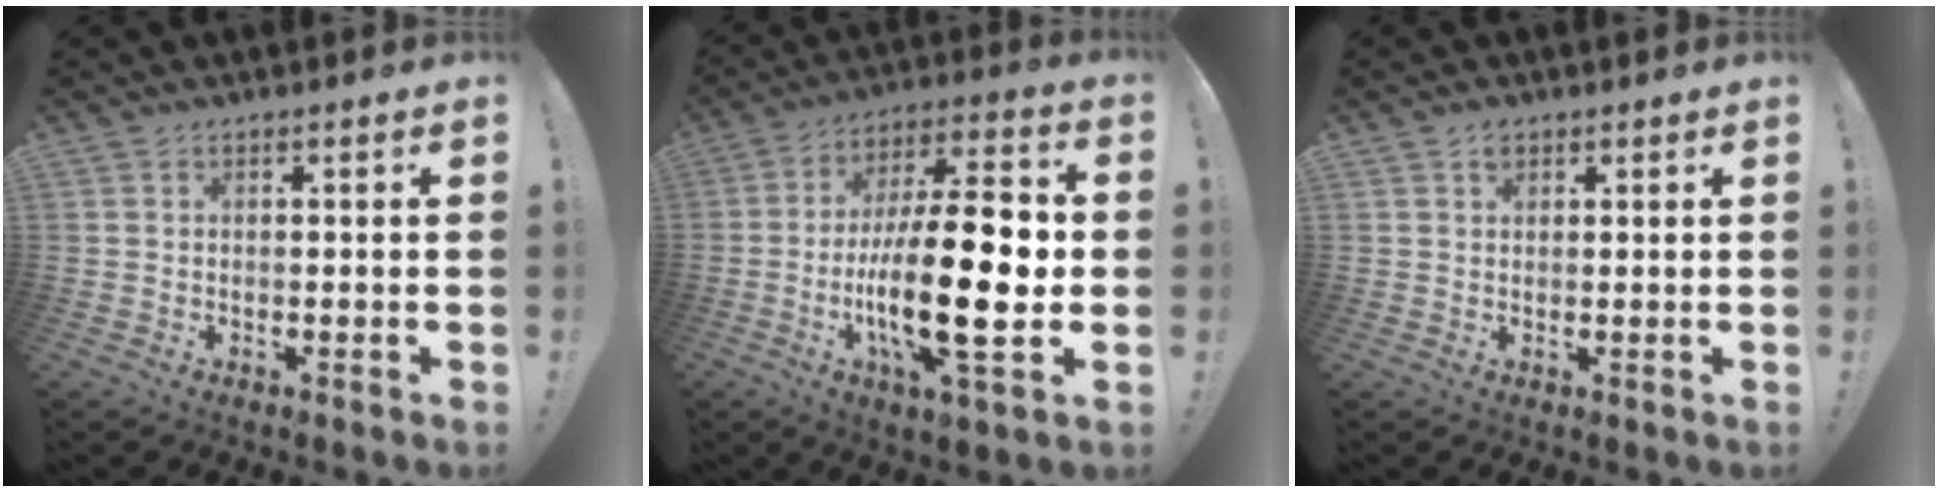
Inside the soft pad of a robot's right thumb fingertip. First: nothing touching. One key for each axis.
{"total": 23.9, "fx": -3.7, "fy": 7.6, "fz": 22.3, "tx": -0.405, "ty": 0.006, "tz": -0.059}
{"total": 1.3, "fx": 0.9, "fy": 0.9, "fz": 0.4, "tx": 0.000, "ty": -0.004, "tz": 0.016}